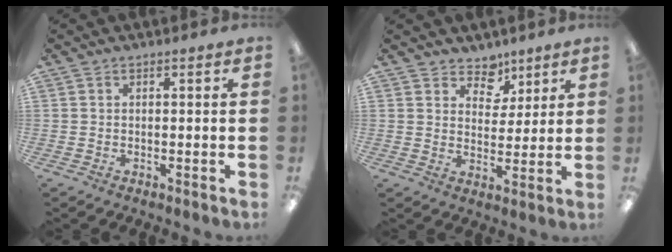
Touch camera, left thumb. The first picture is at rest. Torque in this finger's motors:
{"motor_torque": [0.23, 0.21, -0.12, -0.17, -0.02]}